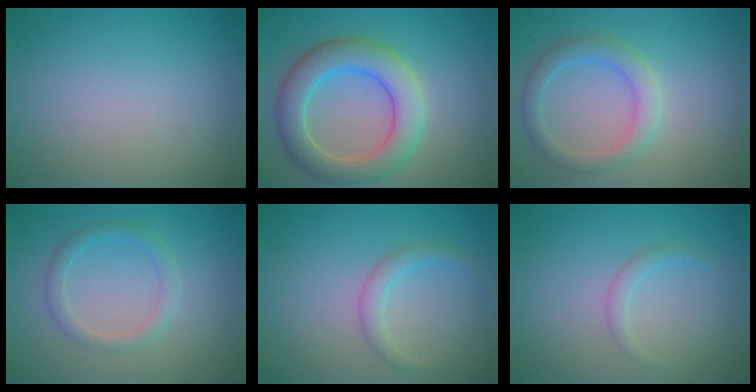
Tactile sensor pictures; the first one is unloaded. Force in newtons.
{"total": 6.1, "press": 6.1, "slide": 0.2}
{"total": 3.0, "press": 3.0, "slide": 0.2}
{"total": 1.9, "press": 1.9, "slide": 0.1}
{"total": 1.7, "press": 1.7, "slide": 0.1}
{"total": 1.1, "press": 1.1, "slide": 0.1}